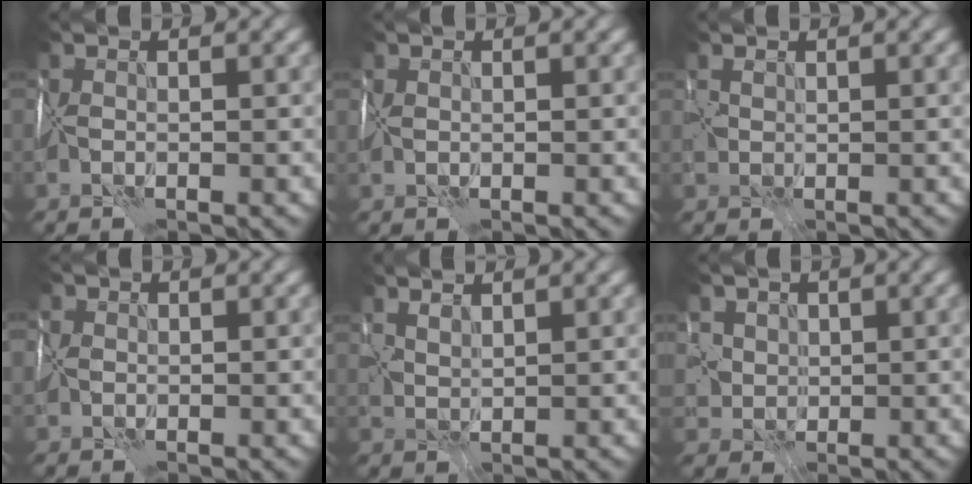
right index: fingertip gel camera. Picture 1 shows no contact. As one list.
[{"total": 0.9, "force": [0.3, 0.8, 0.3], "torque": [-0.008, -0.001, 0.009]}, {"total": 1.1, "force": [0.6, 0.9, 0.3], "torque": [-0.006, 0.000, 0.016]}, {"total": 0.9, "force": [0.2, 0.9, 0.0], "torque": [-0.002, 0.001, 0.004]}, {"total": 2.0, "force": [1.9, 0.5, 0.4], "torque": [-0.011, 0.002, 0.046]}, {"total": 2.7, "force": [1.1, 2.5, 0.4], "torque": [-0.002, 0.010, 0.024]}]